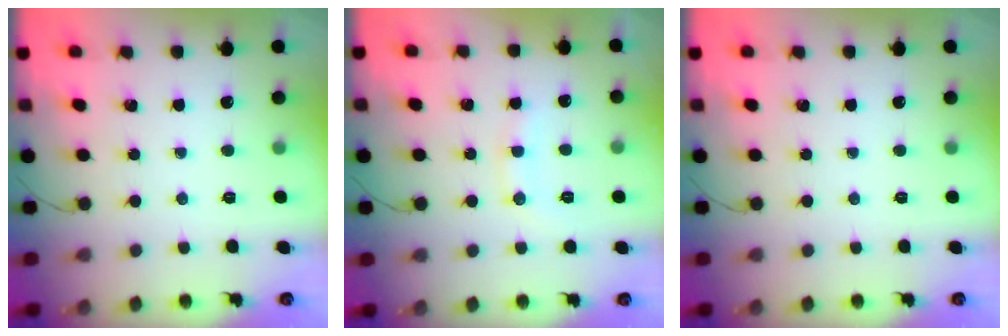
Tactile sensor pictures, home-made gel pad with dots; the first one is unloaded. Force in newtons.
{"total": 7.4, "press": 7.3, "slide": 0.9}
{"total": 0.0}